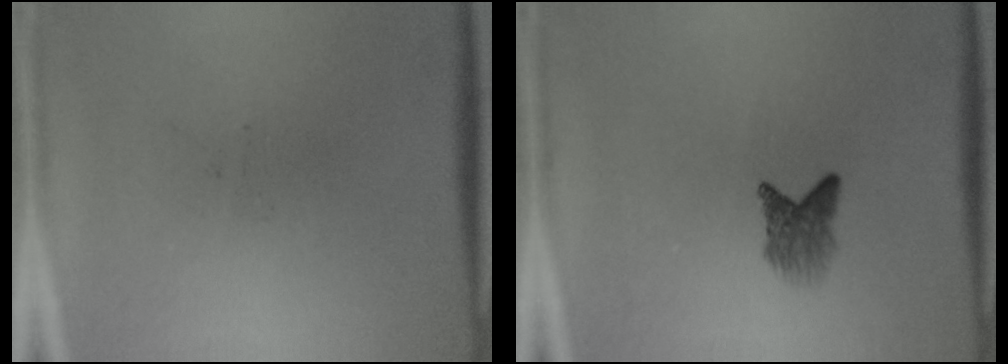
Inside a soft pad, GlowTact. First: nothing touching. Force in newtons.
{"total": 2.8}